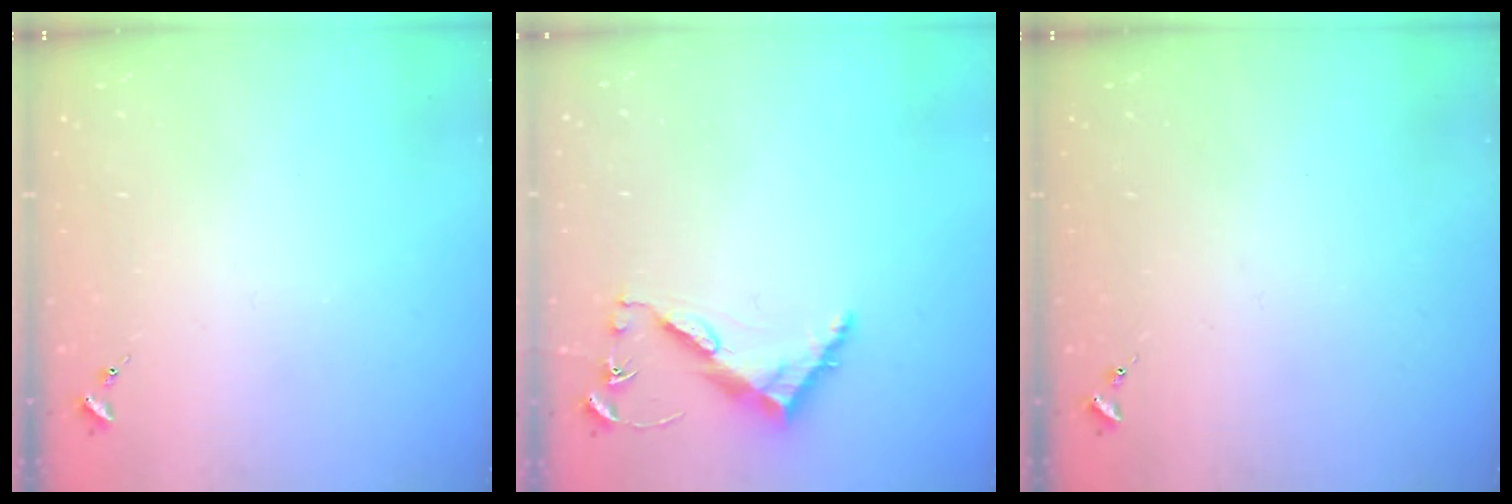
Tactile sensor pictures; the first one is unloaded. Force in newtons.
{"total": 8.2, "press": 8.1, "slide": 0.6}
{"total": 0.0}